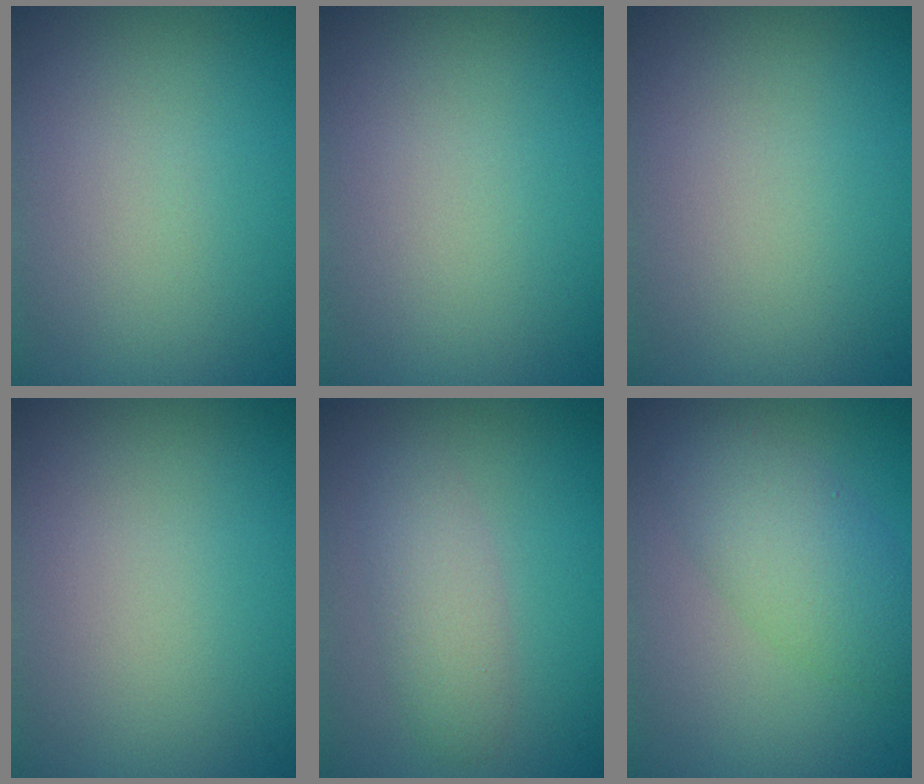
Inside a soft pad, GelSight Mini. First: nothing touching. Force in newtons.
{"total": 0.0}
{"total": 0.0}
{"total": 0.0}
{"total": 2.8, "press": 2.8, "slide": 0.1}
{"total": 4.5, "press": 4.5, "slide": 0.1}